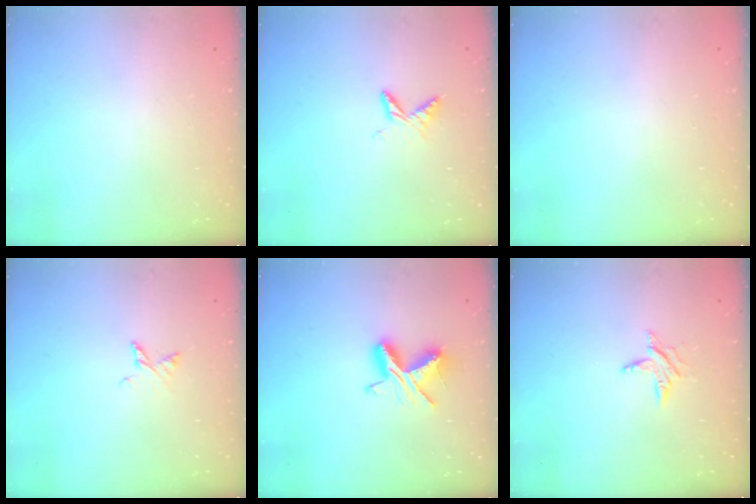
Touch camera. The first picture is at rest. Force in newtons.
{"total": 5.8, "press": 5.7, "slide": 0.7}
{"total": 0.0}
{"total": 3.5, "press": 3.5, "slide": 0.3}
{"total": 8.5, "press": 8.5, "slide": 0.5}
{"total": 5.5, "press": 5.5, "slide": 0.5}